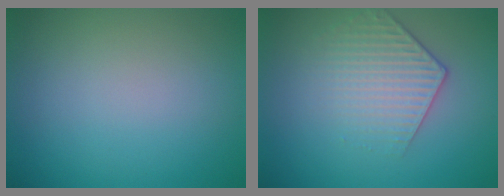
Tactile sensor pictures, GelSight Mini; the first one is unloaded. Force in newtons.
{"total": 3.2, "press": 2.9, "slide": 1.2}